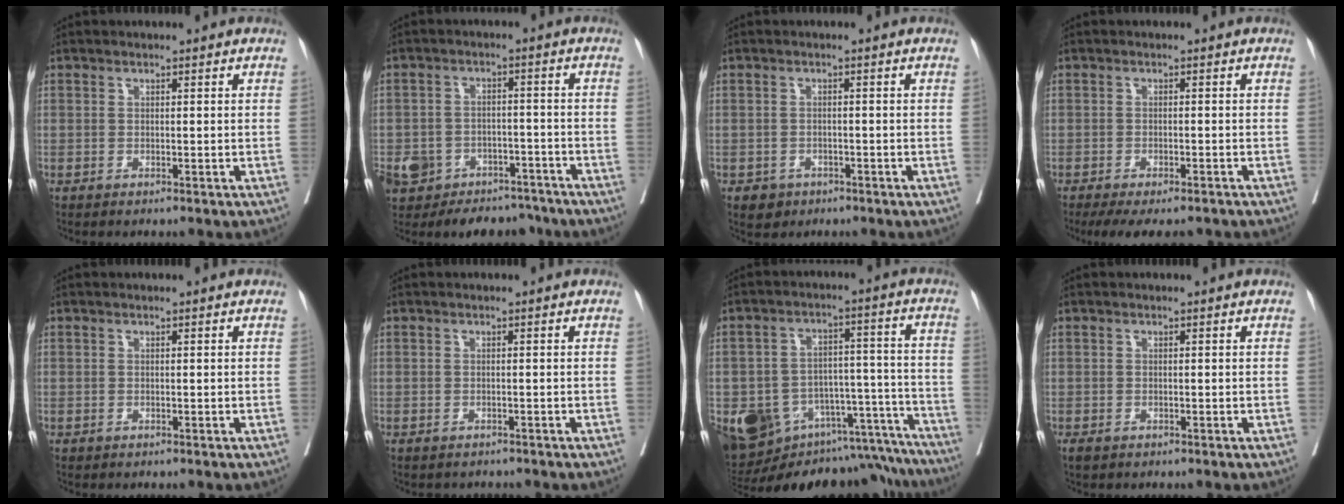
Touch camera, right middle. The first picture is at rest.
{"total": 12.7, "force": [-8.6, 8.5, 3.9], "torque": [-0.080, 0.017, -0.116]}
{"total": 2.4, "force": [-1.4, 1.9, 0.4], "torque": [-0.004, 0.007, -0.017]}
{"total": 9.1, "force": [-7.6, 2.4, 4.3], "torque": [-0.056, -0.009, -0.100]}
{"total": 0.0}
{"total": 1.6, "force": [-1.4, 0.7, 0.2], "torque": [-0.009, -0.001, -0.018]}
{"total": 21.2, "force": [-16.8, 9.7, 8.5], "torque": [-0.118, 0.047, -0.224]}
{"total": 0.9, "force": [-0.6, 0.6, 0.4], "torque": [-0.010, -0.001, -0.005]}